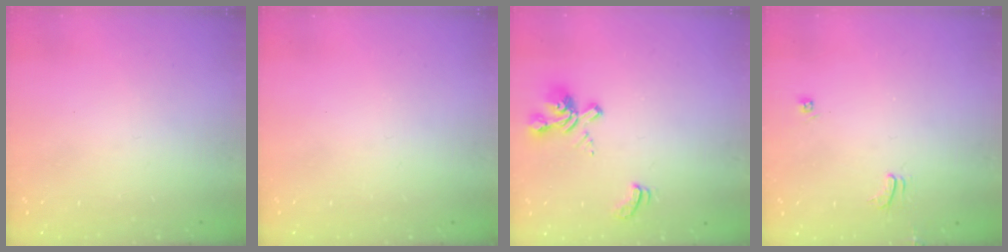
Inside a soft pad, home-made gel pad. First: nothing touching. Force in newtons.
{"total": 0.0}
{"total": 2.4, "press": 2.0, "slide": 1.3}
{"total": 2.0, "press": 1.9, "slide": 0.4}